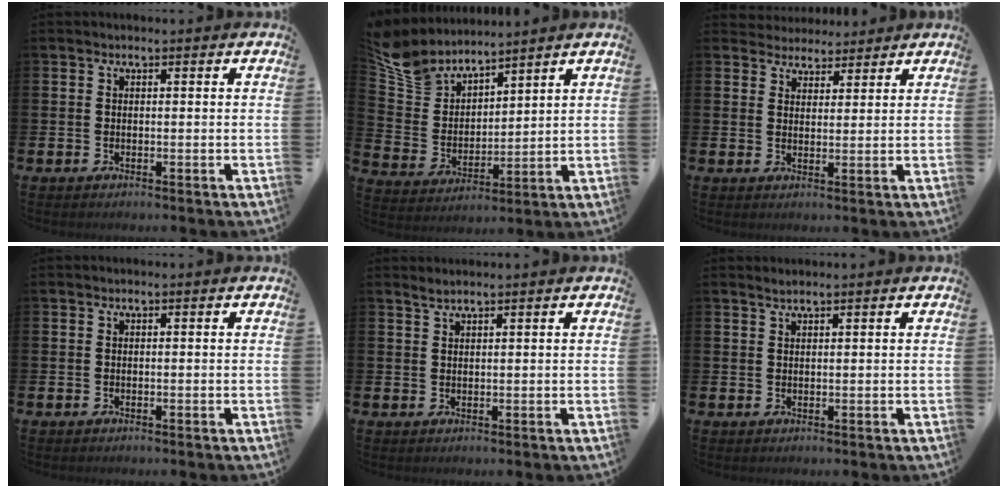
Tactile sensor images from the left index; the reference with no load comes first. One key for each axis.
{"total": 7.2, "fx": 6.7, "fy": 2.4, "fz": 0.8, "tx": -0.061, "ty": -0.044, "tz": 0.125}
{"total": 3.5, "fx": 3.3, "fy": 1.2, "fz": -0.5, "tx": -0.001, "ty": -0.017, "tz": 0.059}
{"total": 0.0}
{"total": 1.4, "fx": 1.4, "fy": -0.1, "fz": 0.5, "tx": -0.018, "ty": 0.004, "tz": 0.027}
{"total": 1.2, "fx": 1.1, "fy": 0.0, "fz": 0.4, "tx": -0.009, "ty": 0.001, "tz": 0.020}